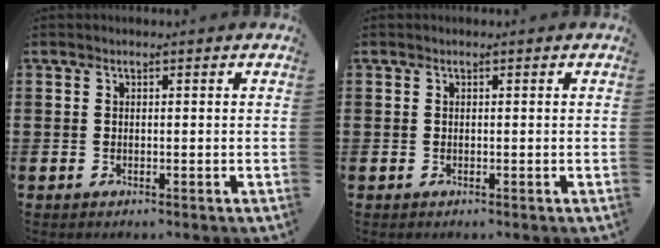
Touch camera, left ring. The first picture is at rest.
{"total": 0.0}